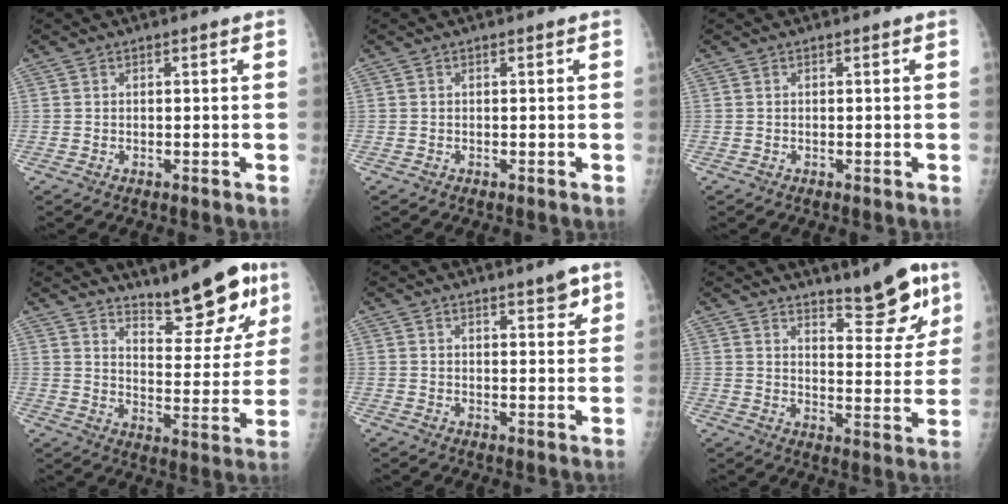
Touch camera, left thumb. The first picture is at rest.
{"total": 0.0}
{"total": 0.0}
{"total": 15.6, "force": [11.1, 4.7, 9.9], "torque": [-0.095, -0.066, 0.173]}
{"total": 4.0, "force": [2.7, 1.1, 2.8], "torque": [-0.028, -0.017, 0.036]}
{"total": 12.0, "force": [8.6, 3.3, 7.7], "torque": [-0.075, -0.057, 0.131]}